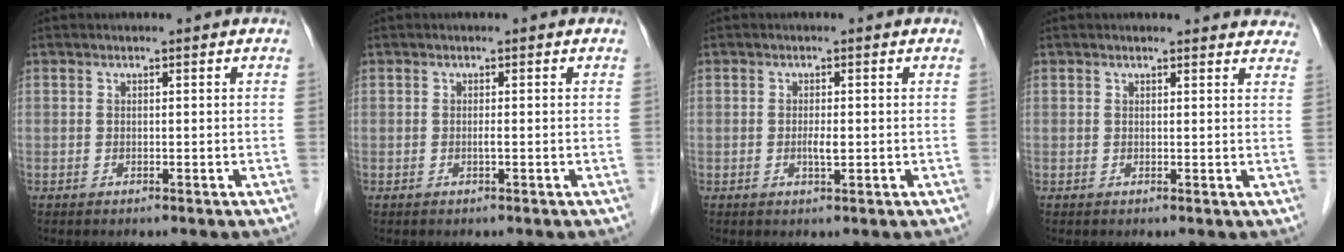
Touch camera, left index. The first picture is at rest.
{"total": 0.5, "force": [-0.1, -0.1, 0.5], "torque": [-0.009, 0.000, -0.003]}
{"total": 1.6, "force": [-0.2, 0.4, 1.6], "torque": [-0.031, -0.001, -0.002]}
{"total": 8.2, "force": [7.9, 1.9, 1.4], "torque": [0.012, -0.001, 0.059]}